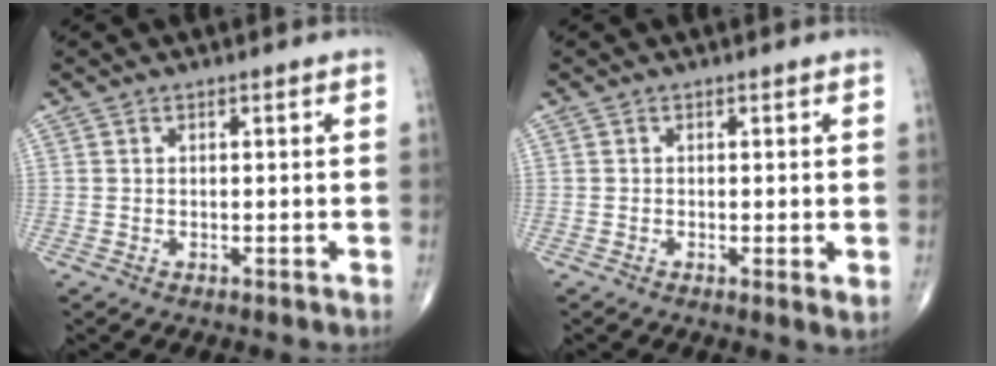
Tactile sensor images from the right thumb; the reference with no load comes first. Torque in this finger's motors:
{"motor_torque": [-0.36, 0.03, -0.23, 0.03, 0.00]}